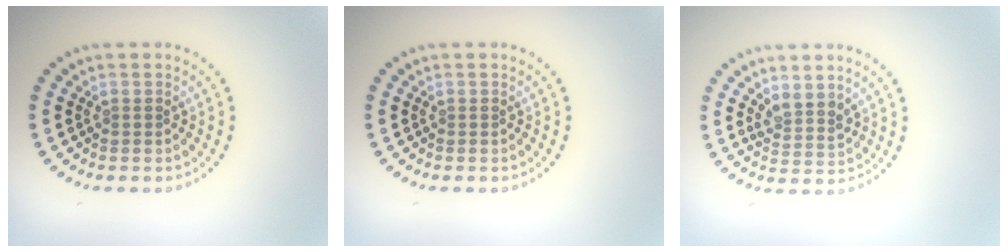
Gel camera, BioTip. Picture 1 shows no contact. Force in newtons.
{"total": 0.0}
{"total": 2.3, "press": 1.9, "slide": 1.4}